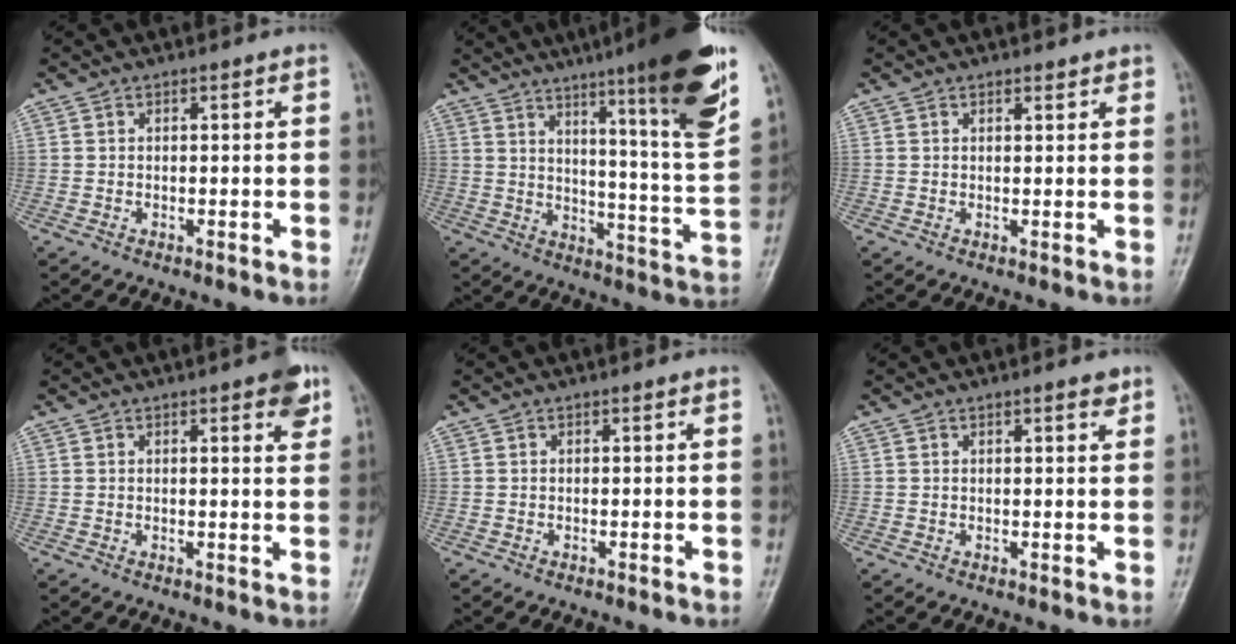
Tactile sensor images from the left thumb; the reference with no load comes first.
{"total": 22.5, "force": [13.5, 1.8, 17.9], "torque": [-0.234, -0.062, 0.193]}
{"total": 1.3, "force": [1.1, 0.6, 0.5], "torque": [-0.003, -0.008, 0.014]}
{"total": 4.9, "force": [2.7, 1.4, 3.8], "torque": [-0.038, -0.010, 0.028]}
{"total": 0.0}
{"total": 2.0, "force": [1.4, 0.5, 1.4], "torque": [-0.016, -0.007, 0.018]}